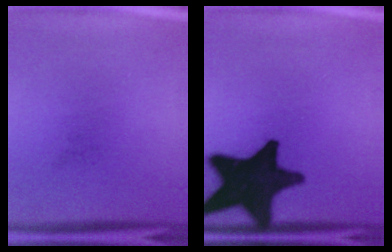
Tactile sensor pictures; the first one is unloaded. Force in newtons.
{"total": 19.3}